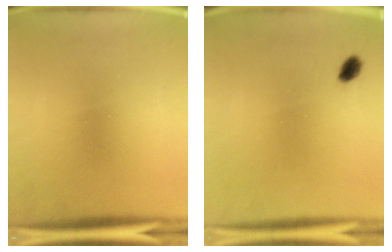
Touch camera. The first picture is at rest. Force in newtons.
{"total": 1.9}